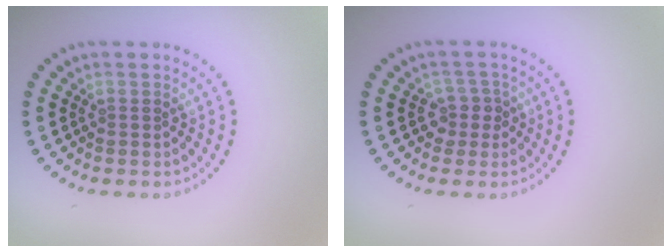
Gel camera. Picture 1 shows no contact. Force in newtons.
{"total": 1.9, "press": 1.5, "slide": 1.1}